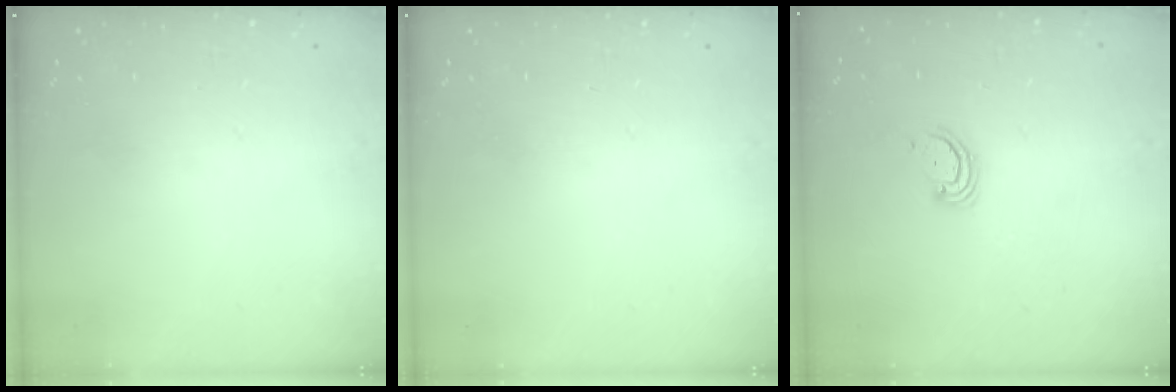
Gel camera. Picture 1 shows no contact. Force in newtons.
{"total": 0.0}
{"total": 2.9, "press": 2.9, "slide": 0.2}